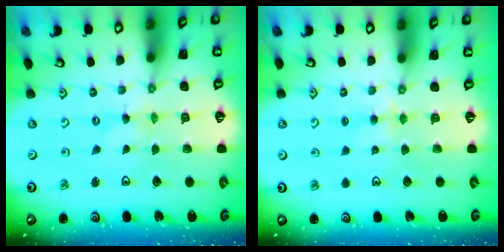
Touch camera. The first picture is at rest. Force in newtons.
{"total": 2.6, "press": 2.5, "slide": 0.4}